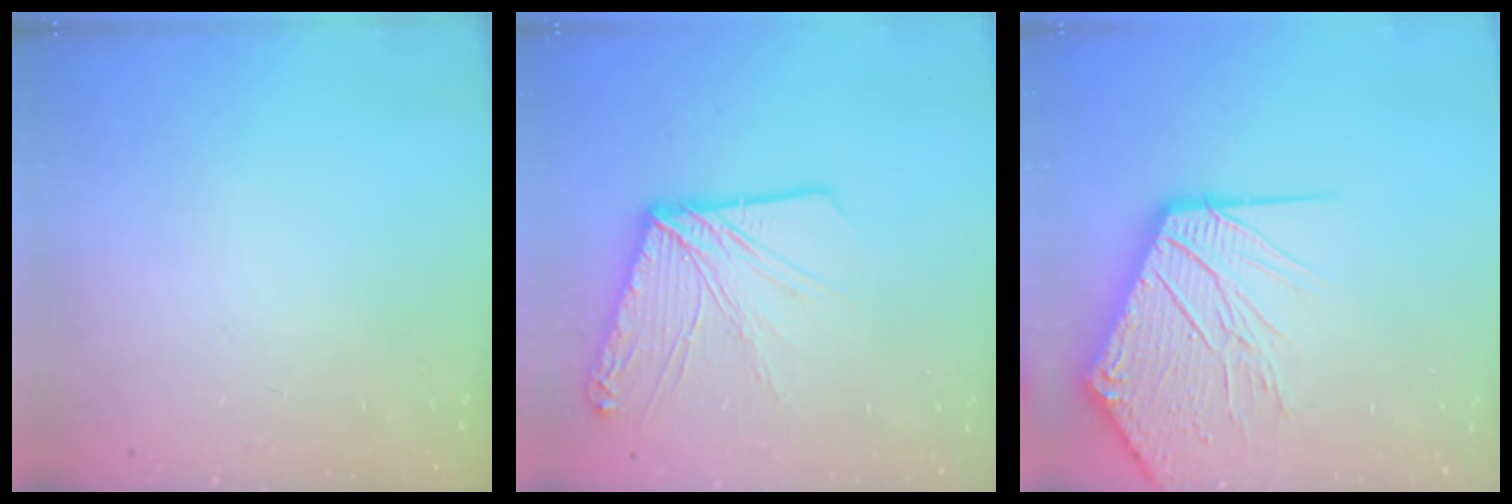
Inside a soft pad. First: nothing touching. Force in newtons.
{"total": 12.8, "press": 12.7, "slide": 1.4}
{"total": 18.3, "press": 18.2, "slide": 2.4}